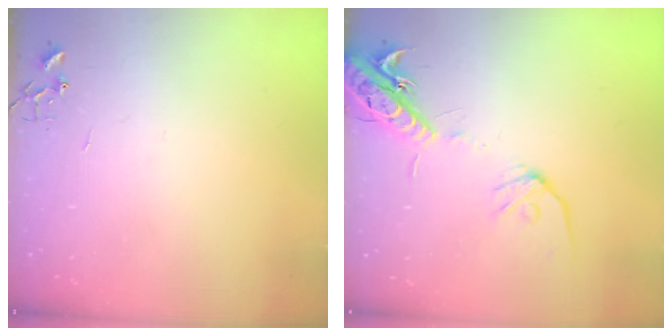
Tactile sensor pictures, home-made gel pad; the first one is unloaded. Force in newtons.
{"total": 15.1, "press": 14.7, "slide": 3.3}